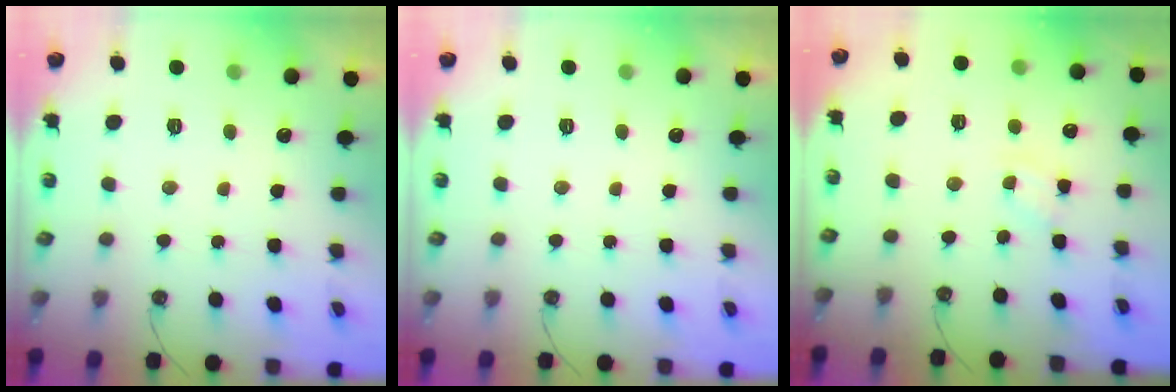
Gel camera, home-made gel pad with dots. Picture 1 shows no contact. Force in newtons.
{"total": 0.0}
{"total": 2.2, "press": 2.2, "slide": 0.3}